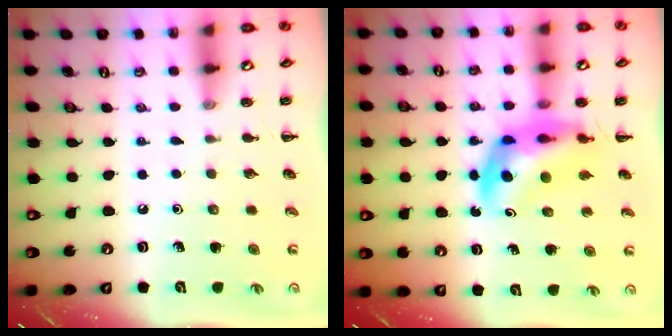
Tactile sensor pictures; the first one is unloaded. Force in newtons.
{"total": 11.3, "press": 10.6, "slide": 3.7}